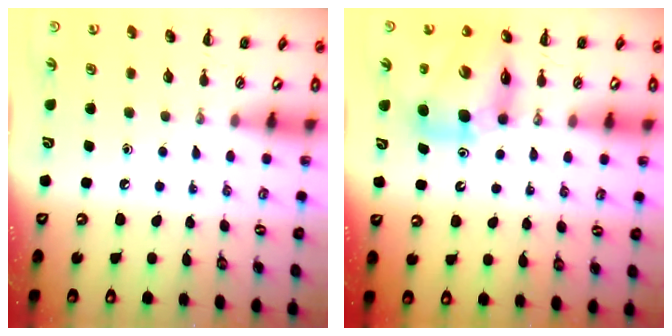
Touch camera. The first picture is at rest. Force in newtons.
{"total": 11.5, "press": 11.0, "slide": 3.1}